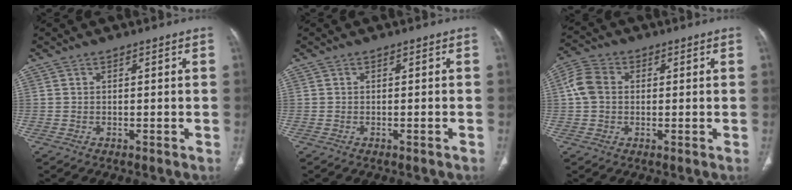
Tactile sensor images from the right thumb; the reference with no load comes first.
{"total": 0.6, "force": [-0.4, 0.0, 0.4], "torque": [-0.013, 0.003, -0.003]}
{"total": 6.1, "force": [0.6, 4.8, 3.8], "torque": [-0.082, 0.017, 0.006]}